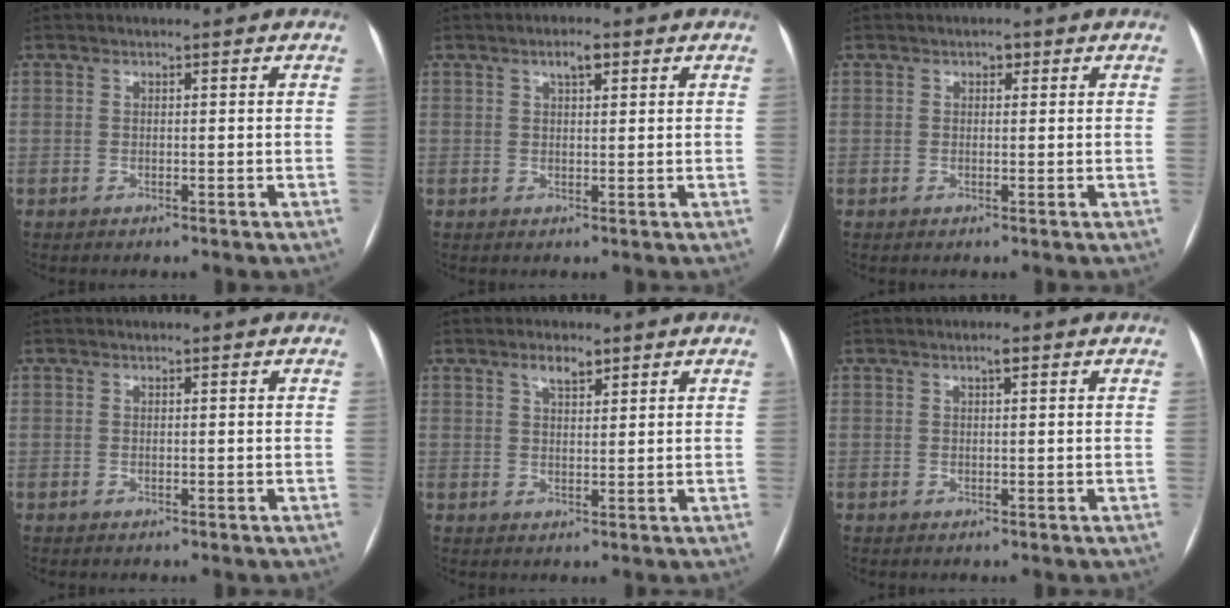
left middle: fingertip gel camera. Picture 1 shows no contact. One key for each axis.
{"total": 2.6, "fx": 1.5, "fy": 0.9, "fz": 2.0, "tx": -0.037, "ty": 0.006, "tz": 0.024}
{"total": 1.0, "fx": 0.5, "fy": 0.7, "fz": 0.6, "tx": -0.008, "ty": 0.004, "tz": 0.007}
{"total": 0.0}
{"total": 2.9, "fx": 2.0, "fy": 1.1, "fz": 1.9, "tx": -0.034, "ty": 0.004, "tz": 0.035}
{"total": 1.0, "fx": 0.5, "fy": 0.1, "fz": 0.8, "tx": -0.014, "ty": 0.002, "tz": 0.007}